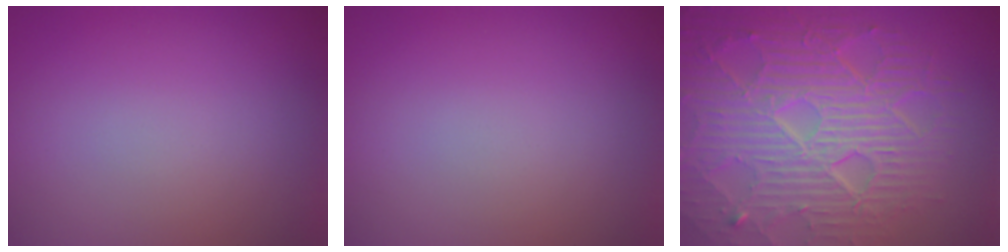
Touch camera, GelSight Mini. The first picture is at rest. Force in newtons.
{"total": 0.0}
{"total": 10.9, "press": 6.8, "slide": 8.5}